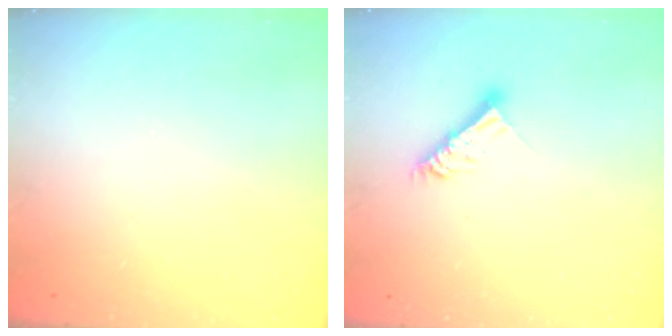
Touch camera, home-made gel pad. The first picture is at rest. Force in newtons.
{"total": 8.9, "press": 8.9, "slide": 0.7}